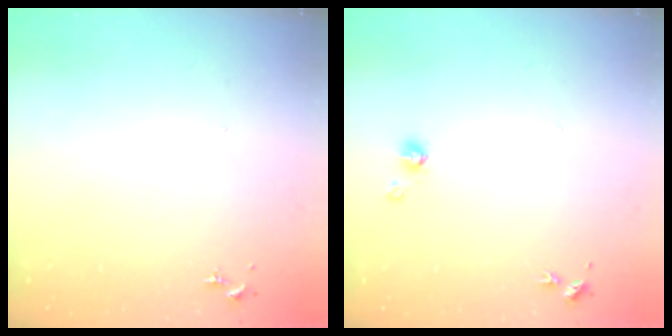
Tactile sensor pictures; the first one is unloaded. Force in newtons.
{"total": 4.9, "press": 4.9, "slide": 0.5}